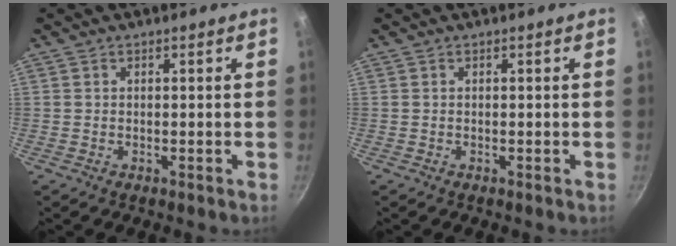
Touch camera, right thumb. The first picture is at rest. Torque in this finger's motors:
{"motor_torque": [0.00, 0.00, 0.04, -0.04, 0.00]}